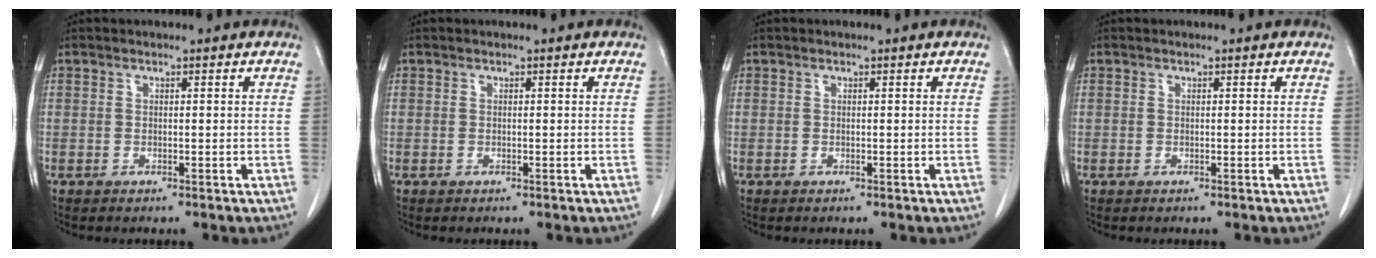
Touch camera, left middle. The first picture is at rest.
{"total": 0.0}
{"total": 0.0}
{"total": 0.0}